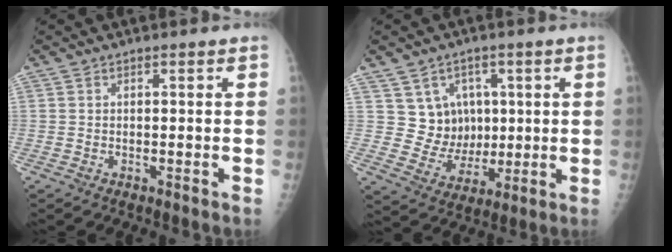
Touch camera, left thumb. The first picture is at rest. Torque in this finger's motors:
{"motor_torque": [0.54, 0.43, -0.07, -0.10, 0.05]}